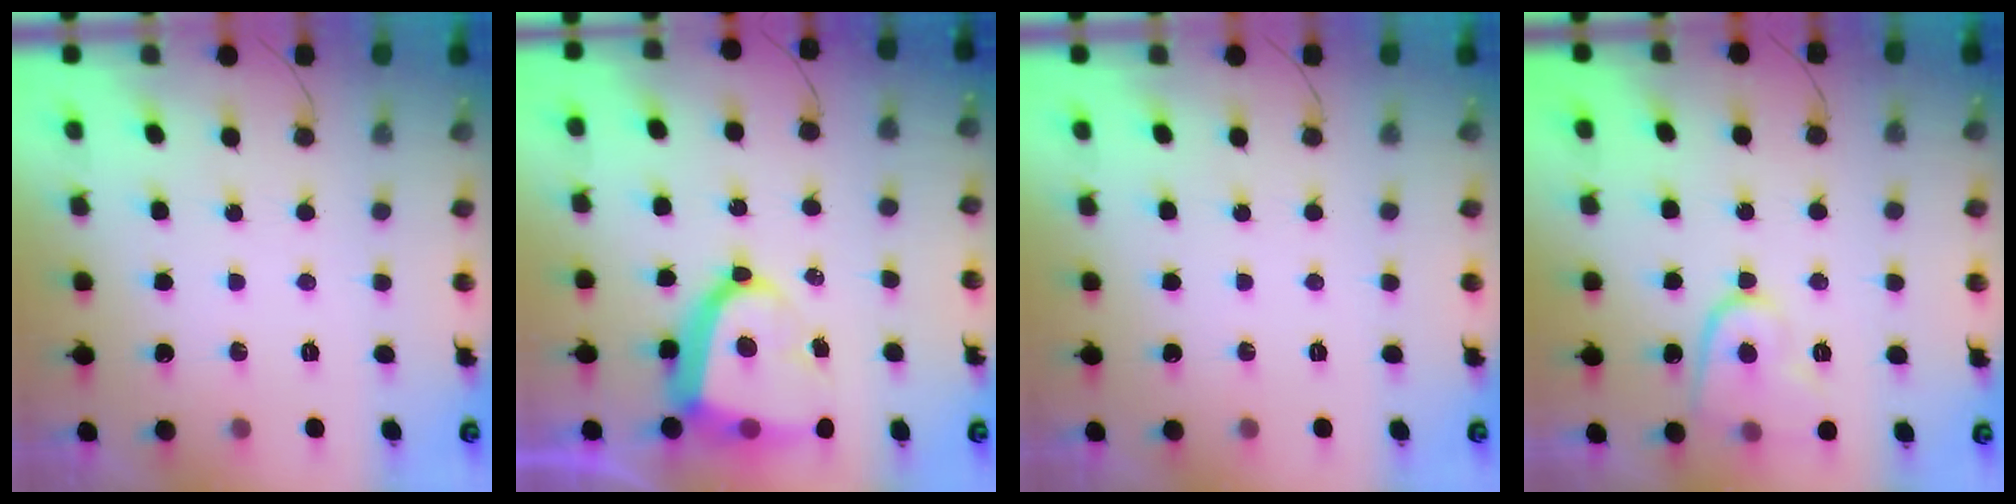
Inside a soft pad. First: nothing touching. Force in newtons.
{"total": 14.5, "press": 14.5, "slide": 1.3}
{"total": 0.0}
{"total": 9.5, "press": 9.4, "slide": 1.3}